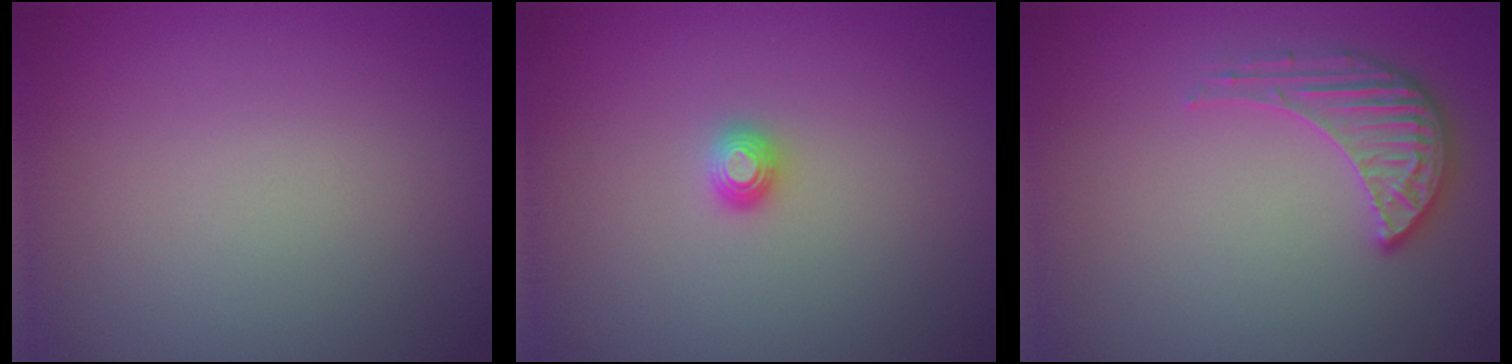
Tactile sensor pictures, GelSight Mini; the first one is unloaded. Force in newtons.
{"total": 1.2, "press": 1.1, "slide": 0.3}
{"total": 3.4, "press": 3.2, "slide": 1.3}